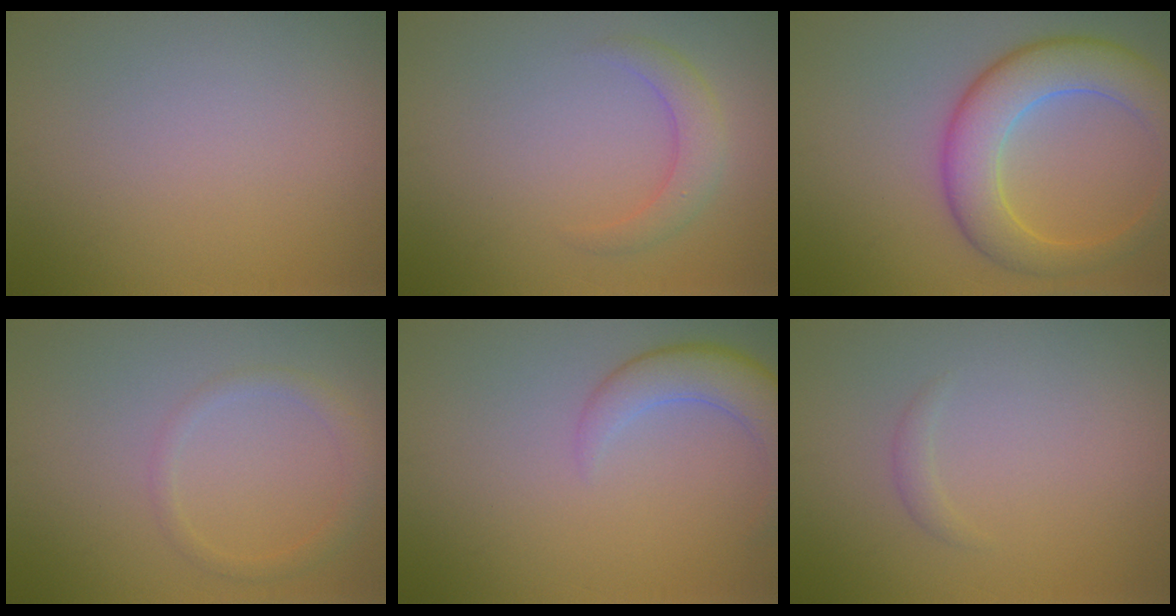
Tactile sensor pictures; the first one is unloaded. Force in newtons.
{"total": 2.4, "press": 2.4, "slide": 0.0}
{"total": 7.0, "press": 7.0, "slide": 0.1}
{"total": 1.7, "press": 1.7, "slide": 0.1}
{"total": 4.0, "press": 4.0, "slide": 0.2}
{"total": 0.7, "press": 0.7, "slide": 0.1}